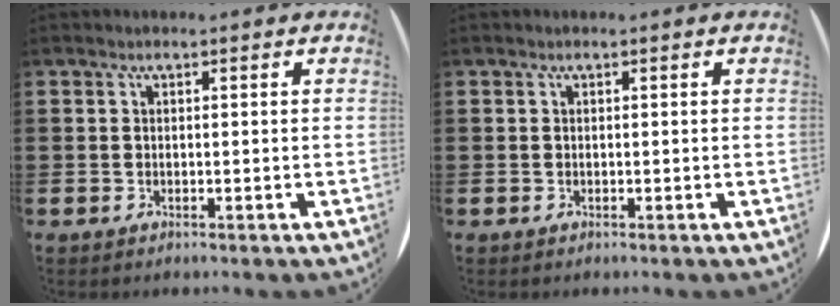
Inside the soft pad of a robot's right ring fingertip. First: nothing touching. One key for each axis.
{"total": 0.0}